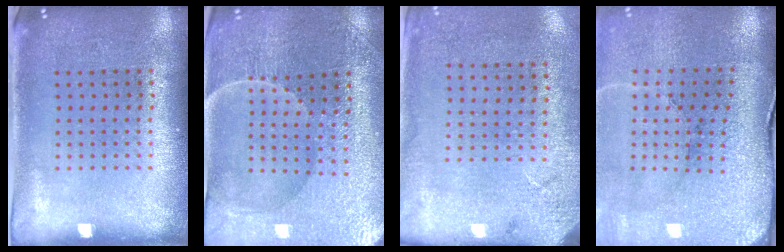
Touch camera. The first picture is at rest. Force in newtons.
{"total": 3.6, "press": 3.6, "slide": 0.2}
{"total": 2.7, "press": 2.2, "slide": 1.5}
{"total": 3.7, "press": 3.6, "slide": 0.7}